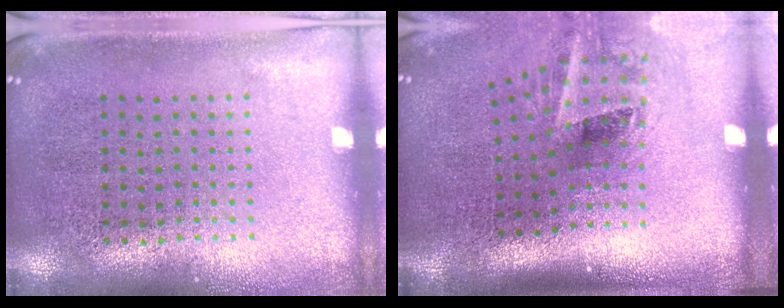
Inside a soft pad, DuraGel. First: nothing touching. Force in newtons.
{"total": 2.0, "press": 1.3, "slide": 1.6}